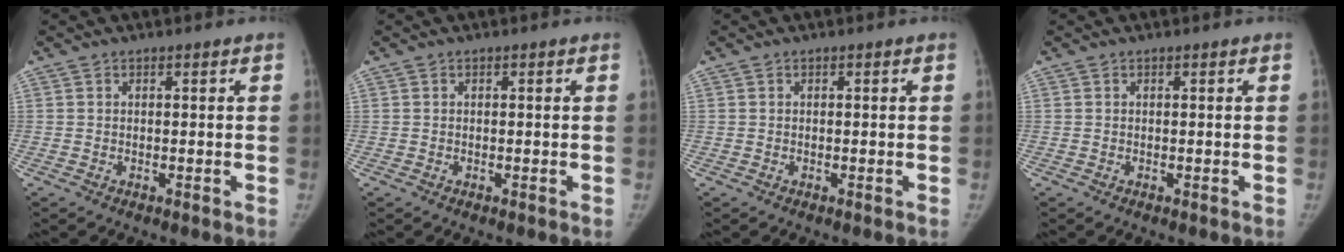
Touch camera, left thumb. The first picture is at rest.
{"total": 0.0}
{"total": 0.0}
{"total": 0.0}